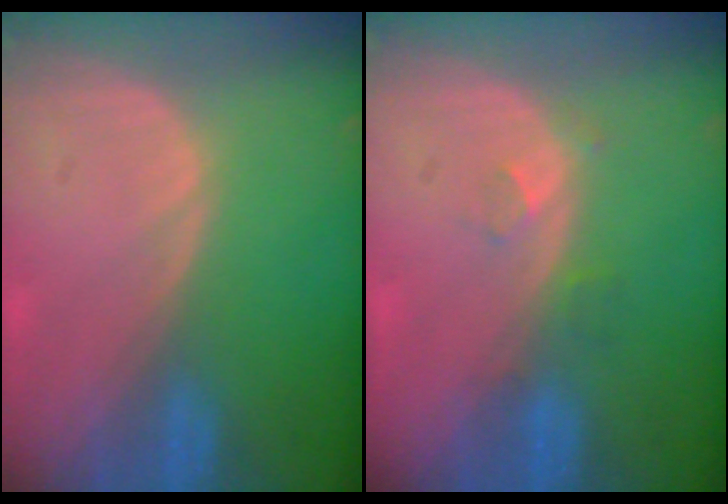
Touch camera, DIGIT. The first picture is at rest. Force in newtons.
{"total": 2.3, "press": 2.0, "slide": 1.1}